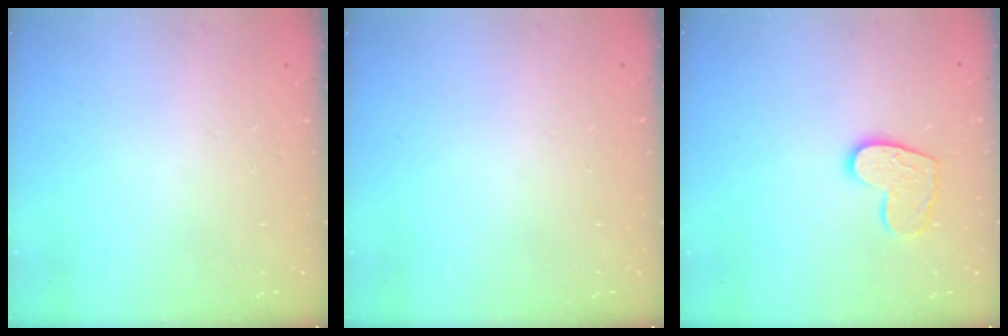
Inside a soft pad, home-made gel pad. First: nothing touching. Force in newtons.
{"total": 0.0}
{"total": 11.3, "press": 11.2, "slide": 0.7}